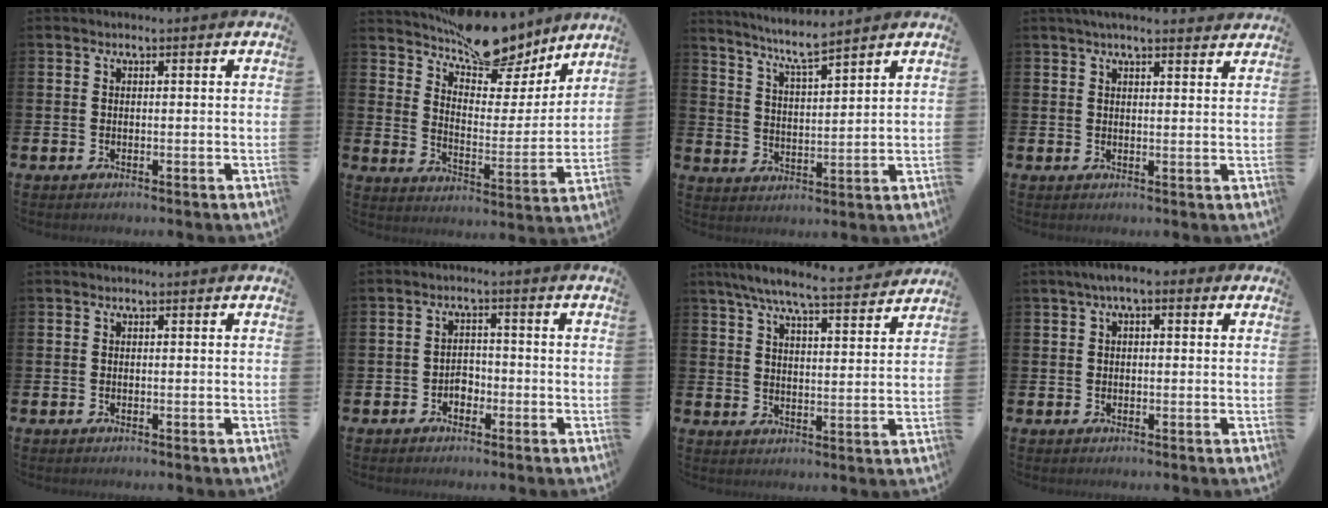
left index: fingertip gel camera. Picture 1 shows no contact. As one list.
[{"total": 12.3, "force": [10.9, 4.0, 4.2], "torque": [-0.084, -0.074, 0.195]}, {"total": 6.2, "force": [5.7, 0.4, 2.3], "torque": [-0.066, -0.028, 0.100]}, {"total": 3.1, "force": [2.9, 0.3, 1.0], "torque": [-0.020, -0.008, 0.052]}, {"total": 0.0}, {"total": 2.3, "force": [-1.4, 1.7, 0.9], "torque": [-0.020, 0.005, -0.031]}, {"total": 7.8, "force": [7.2, 0.6, 3.1], "torque": [-0.067, -0.046, 0.123]}, {"total": 3.2, "force": [1.6, 1.4, 2.3], "torque": [-0.046, 0.007, 0.026]}]